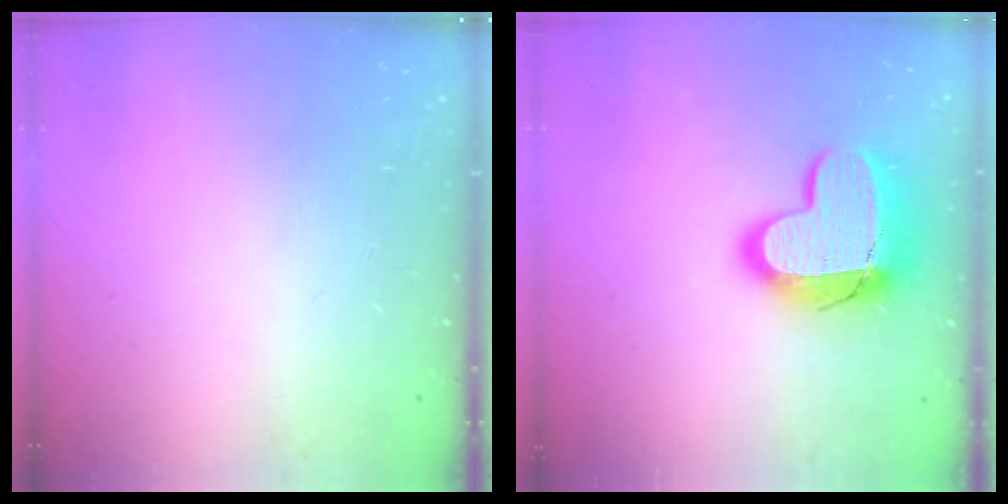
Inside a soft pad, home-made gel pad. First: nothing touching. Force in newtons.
{"total": 15.8, "press": 15.7, "slide": 1.0}